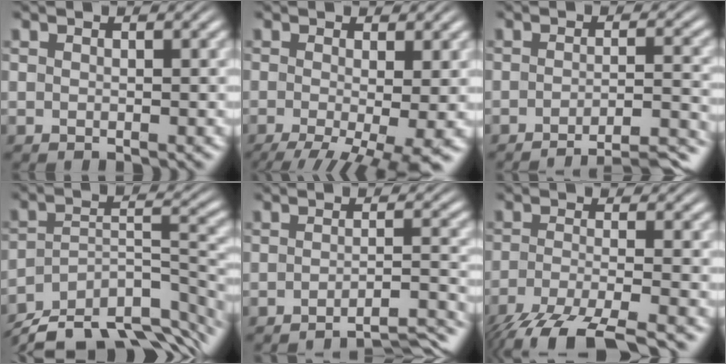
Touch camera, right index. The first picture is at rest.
{"total": 9.5, "force": [-6.3, 3.8, 5.9], "torque": [-0.096, -0.058, -0.069]}
{"total": 9.0, "force": [-8.5, 1.4, 2.4], "torque": [-0.017, -0.024, -0.128]}
{"total": 12.0, "force": [-8.3, 5.2, 6.8], "torque": [-0.092, -0.034, -0.119]}
{"total": 6.7, "force": [-6.2, 1.0, 2.1], "torque": [-0.018, -0.018, -0.094]}
{"total": 7.7, "force": [-5.9, 2.2, 4.5], "torque": [-0.087, -0.032, -0.075]}